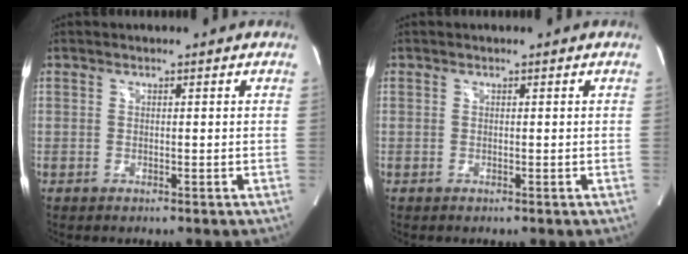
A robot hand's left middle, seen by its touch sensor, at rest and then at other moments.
{"total": 0.0}